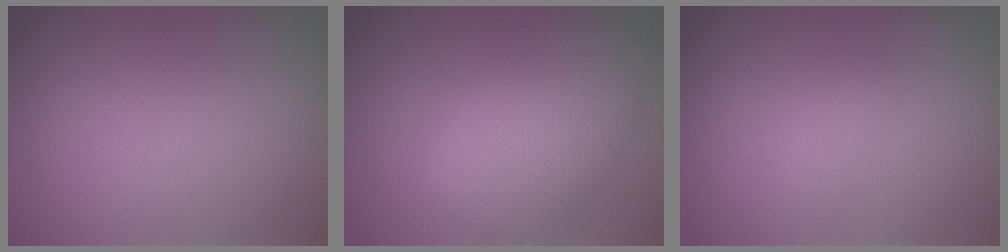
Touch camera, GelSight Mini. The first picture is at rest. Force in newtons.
{"total": 8.2, "press": 8.2, "slide": 0.2}
{"total": 0.9, "press": 0.9, "slide": 0.0}